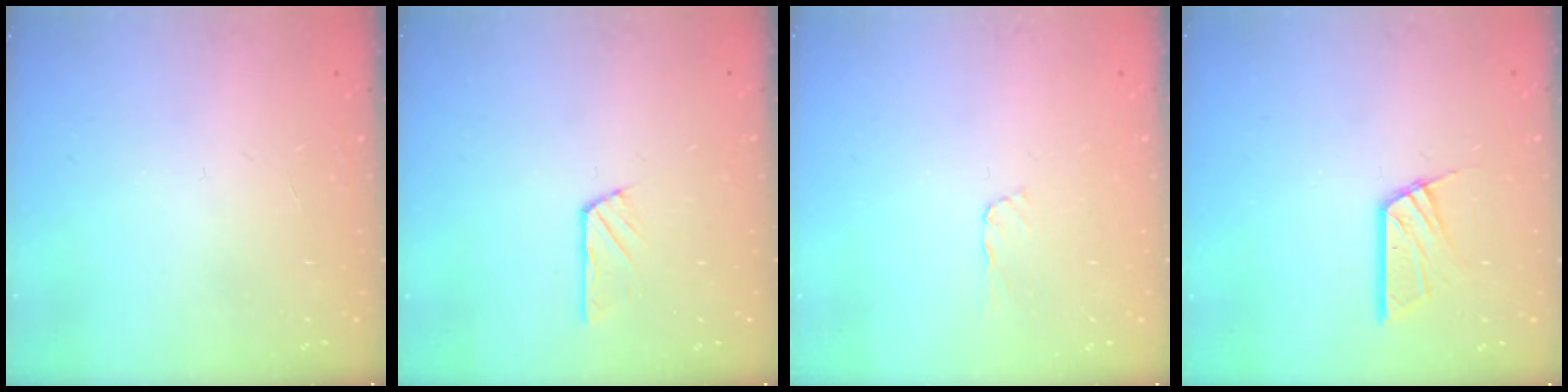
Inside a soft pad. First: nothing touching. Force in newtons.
{"total": 2.9, "press": 2.8, "slide": 0.4}
{"total": 2.1, "press": 2.1, "slide": 0.3}
{"total": 10.5, "press": 10.5, "slide": 0.8}